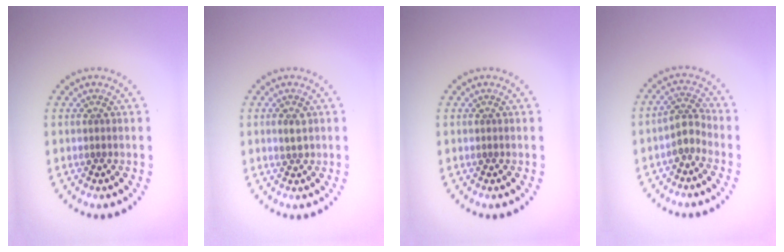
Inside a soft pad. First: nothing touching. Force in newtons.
{"total": 1.2, "press": 1.2, "slide": 0.2}
{"total": 0.0}
{"total": 2.4, "press": 1.8, "slide": 1.6}